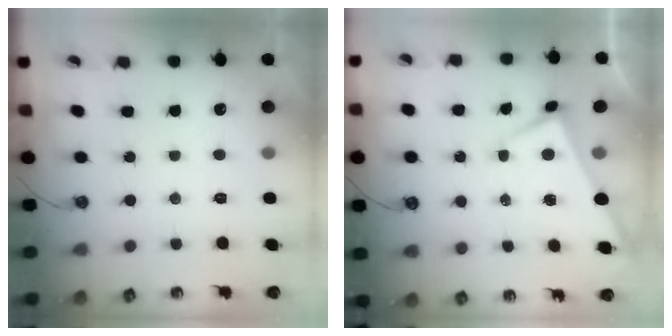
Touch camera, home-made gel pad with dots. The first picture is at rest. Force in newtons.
{"total": 1.8, "press": 1.8, "slide": 0.2}